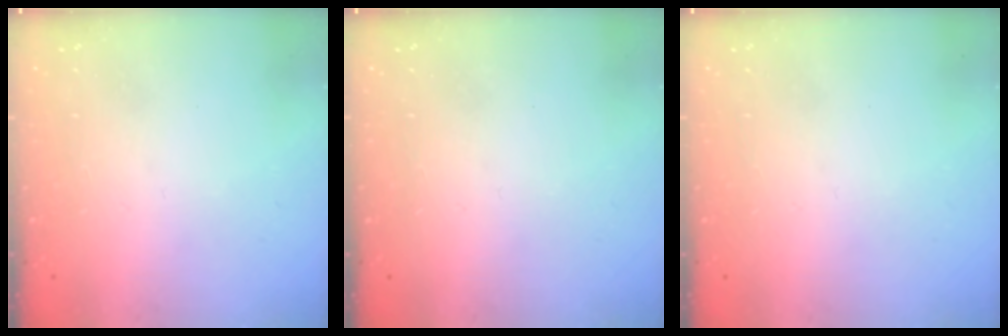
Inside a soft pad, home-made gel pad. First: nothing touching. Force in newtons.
{"total": 0.0}
{"total": 0.0}